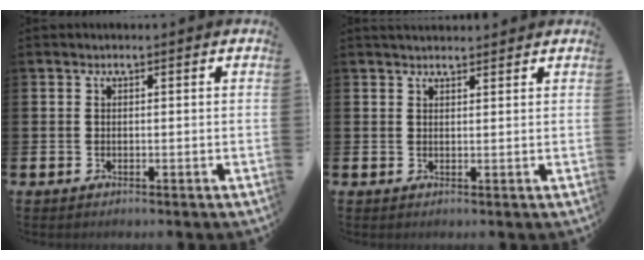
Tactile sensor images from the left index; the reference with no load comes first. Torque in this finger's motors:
{"motor_torque": [-0.07, -0.07, 0.02, -0.01]}